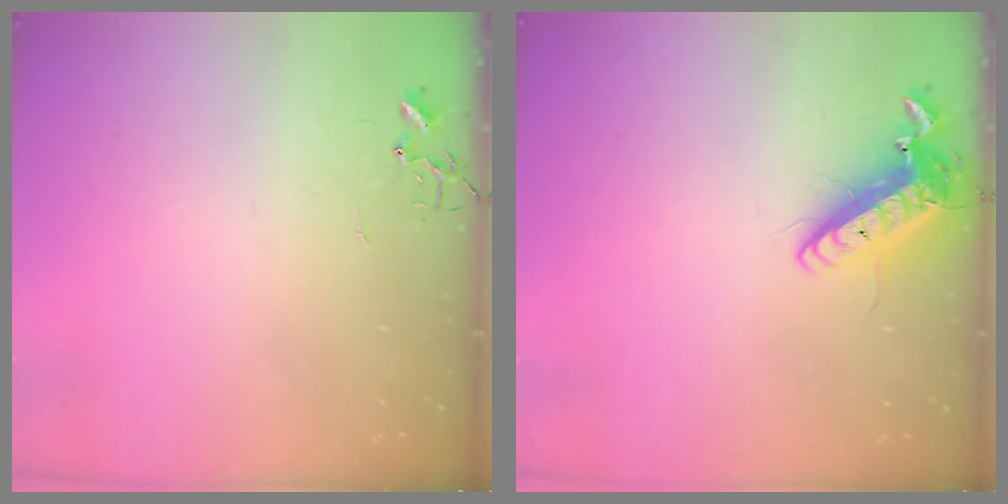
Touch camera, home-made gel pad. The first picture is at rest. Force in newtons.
{"total": 14.3, "press": 14.1, "slide": 2.6}